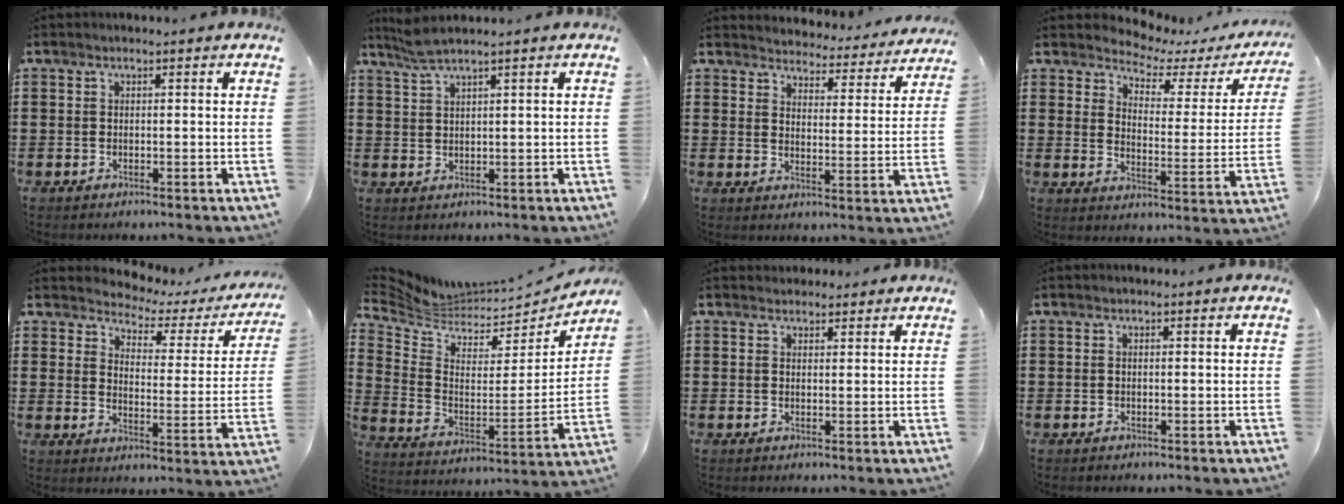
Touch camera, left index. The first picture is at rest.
{"total": 2.9, "force": [2.2, 0.0, 1.9], "torque": [-0.041, 0.001, 0.039]}
{"total": 4.4, "force": [4.3, 0.3, -0.1], "torque": [-0.017, -0.039, 0.072]}
{"total": 3.8, "force": [3.5, 0.9, 1.1], "torque": [-0.038, -0.030, 0.053]}
{"total": 2.9, "force": [2.8, 0.6, 0.5], "torque": [-0.033, -0.027, 0.040]}
{"total": 5.0, "force": [4.6, 1.6, 1.1], "torque": [-0.053, -0.046, 0.078]}
{"total": 1.9, "force": [1.7, 0.8, -0.1], "torque": [-0.002, 0.005, 0.034]}
{"total": 0.0}